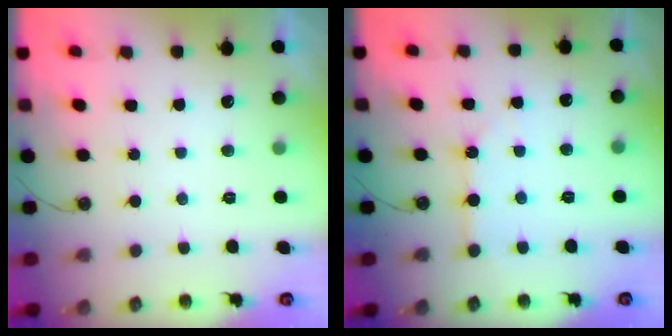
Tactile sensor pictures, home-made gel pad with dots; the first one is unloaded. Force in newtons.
{"total": 4.2, "press": 4.2, "slide": 0.5}